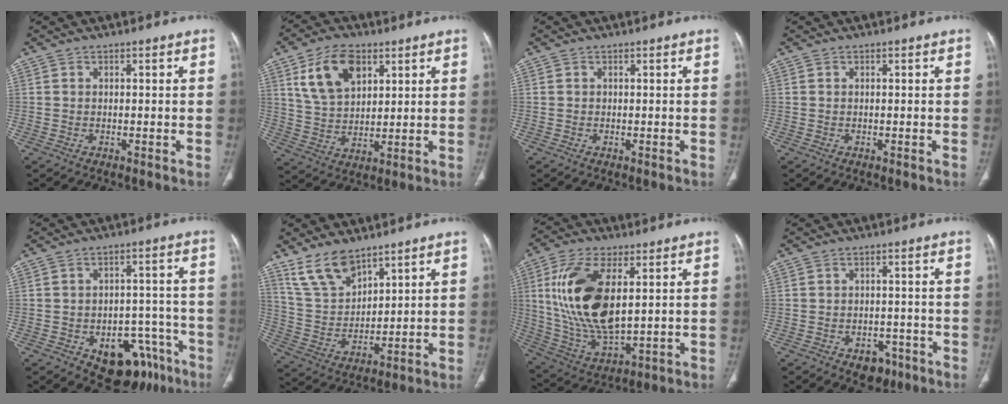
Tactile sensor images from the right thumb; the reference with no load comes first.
{"total": 12.1, "force": [5.5, 7.4, 7.8], "torque": [-0.120, -0.016, 0.109]}
{"total": 0.0}
{"total": 0.0}
{"total": 14.5, "force": [-7.8, 8.9, 8.4], "torque": [-0.061, 0.055, -0.098]}
{"total": 10.3, "force": [7.8, 4.7, 4.8], "torque": [-0.079, -0.038, 0.171]}
{"total": 18.4, "force": [3.9, 8.7, 15.8], "torque": [-0.318, -0.019, 0.084]}
{"total": 4.9, "force": [-2.7, 3.4, 2.2], "torque": [-0.007, 0.016, -0.029]}